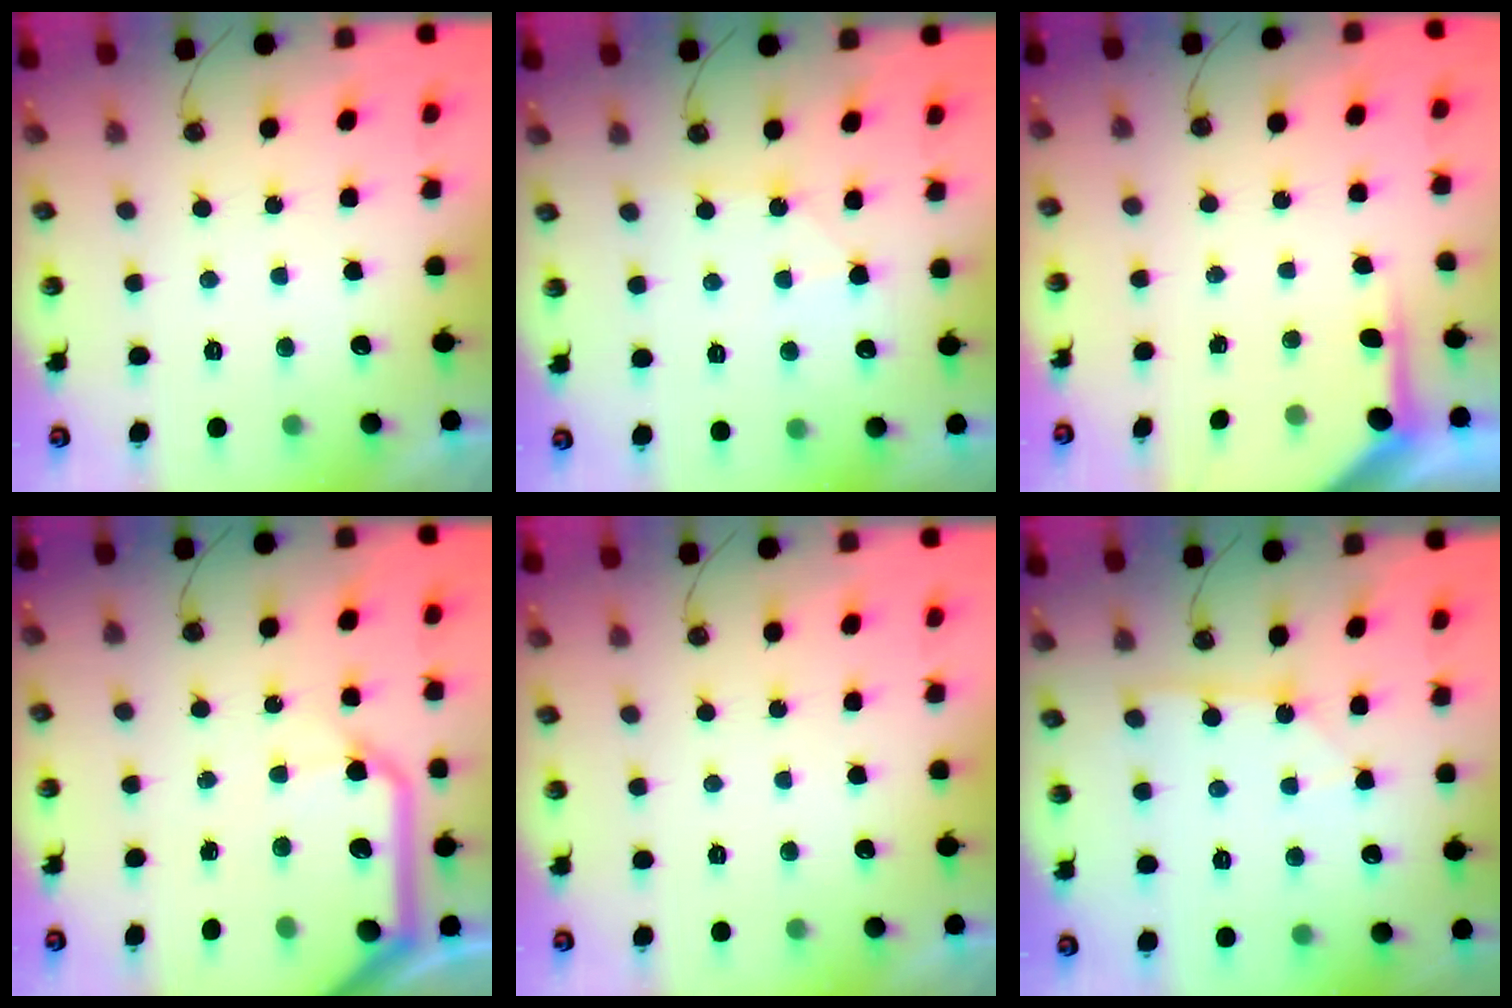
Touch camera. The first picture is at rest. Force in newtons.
{"total": 6.0, "press": 6.0, "slide": 0.8}
{"total": 5.1, "press": 5.1, "slide": 0.3}
{"total": 15.5, "press": 15.3, "slide": 2.1}
{"total": 0.0}
{"total": 2.0, "press": 2.0, "slide": 0.3}